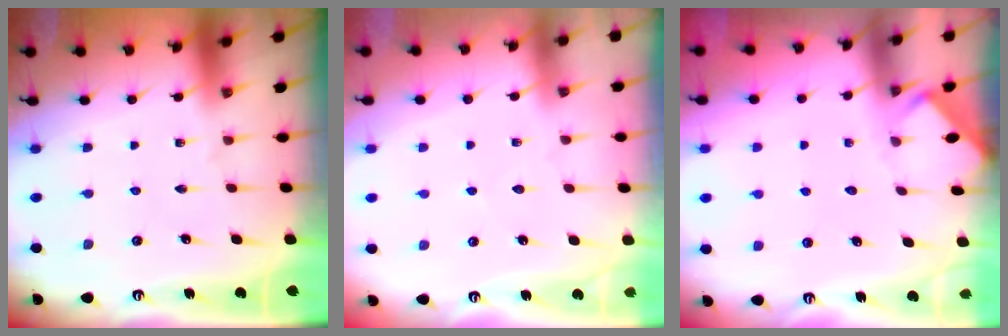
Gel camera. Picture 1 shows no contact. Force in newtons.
{"total": 2.3, "press": 2.3, "slide": 0.3}
{"total": 4.2, "press": 4.2, "slide": 0.5}